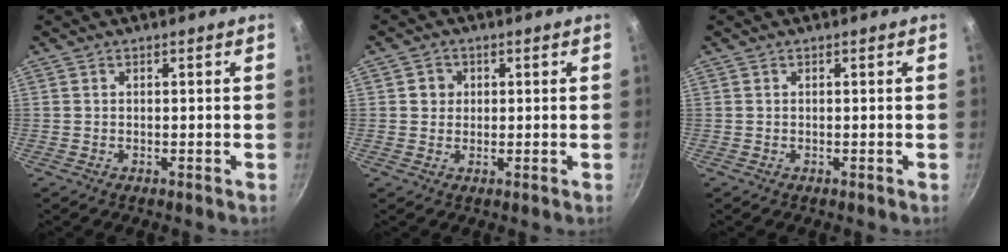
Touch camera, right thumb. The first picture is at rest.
{"total": 2.8, "force": [0.5, 2.6, 0.7], "torque": [0.004, 0.004, 0.005]}
{"total": 0.0}